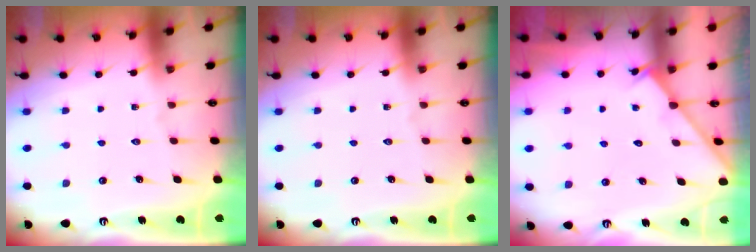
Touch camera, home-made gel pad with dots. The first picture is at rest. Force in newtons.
{"total": 0.0}
{"total": 2.6, "press": 2.5, "slide": 0.4}